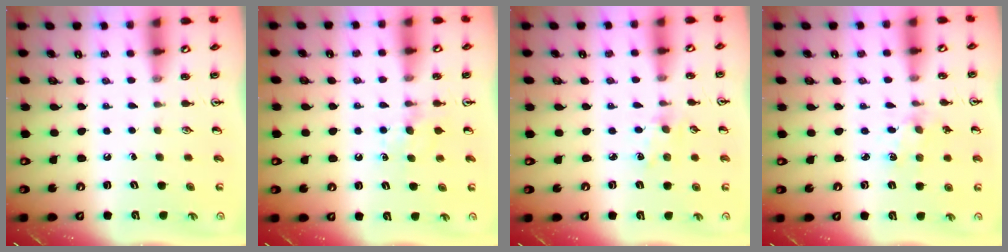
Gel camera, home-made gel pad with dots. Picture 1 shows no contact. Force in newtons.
{"total": 4.8, "press": 4.7, "slide": 0.5}
{"total": 2.8, "press": 2.8, "slide": 0.5}
{"total": 2.0, "press": 1.9, "slide": 0.3}